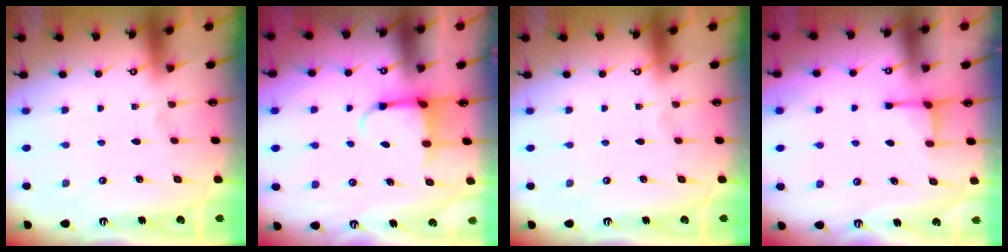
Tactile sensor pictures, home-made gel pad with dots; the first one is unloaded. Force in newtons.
{"total": 3.7, "press": 3.6, "slide": 1.0}
{"total": 0.0}
{"total": 2.4, "press": 2.4, "slide": 0.3}